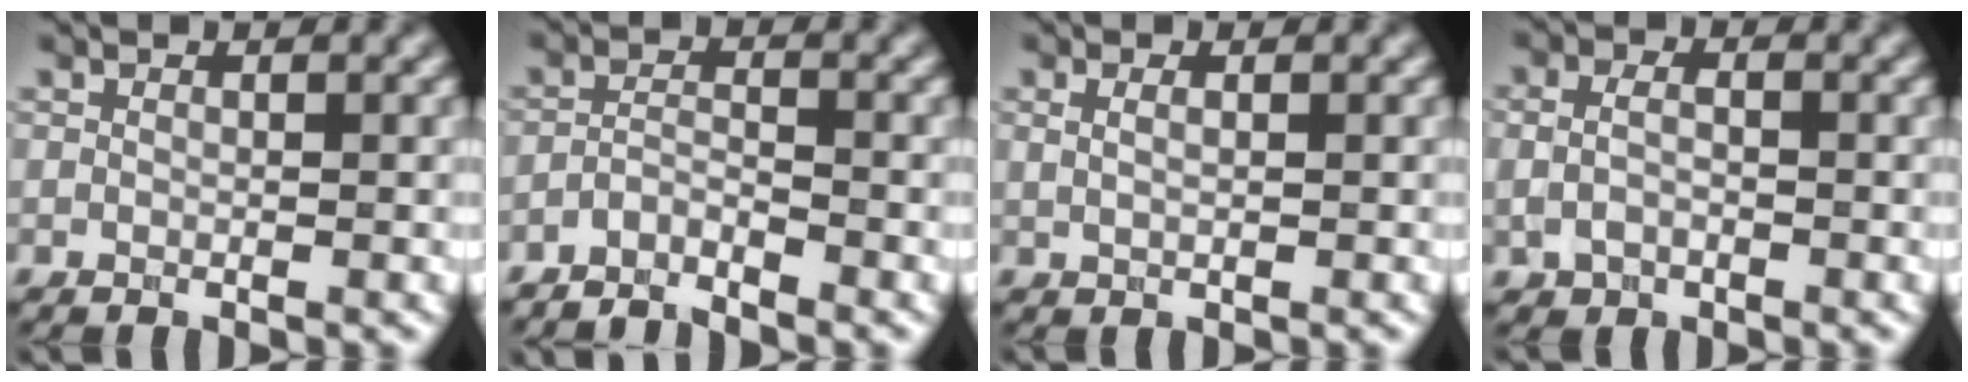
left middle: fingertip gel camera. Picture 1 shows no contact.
{"total": 2.1, "force": [-2.0, 0.2, 0.7], "torque": [-0.014, 0.003, -0.044]}
{"total": 1.5, "force": [0.7, 0.7, 1.1], "torque": [-0.012, -0.003, 0.006]}
{"total": 2.1, "force": [-0.5, 1.5, 1.4], "torque": [-0.031, -0.001, -0.010]}